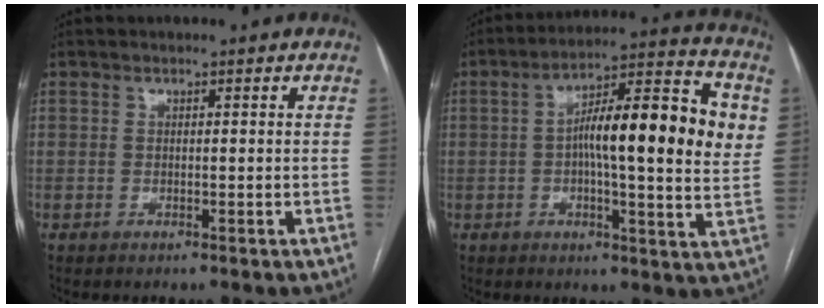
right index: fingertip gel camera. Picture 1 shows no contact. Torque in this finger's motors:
{"motor_torque": [1.34, 0.68, 0.46, 0.16]}